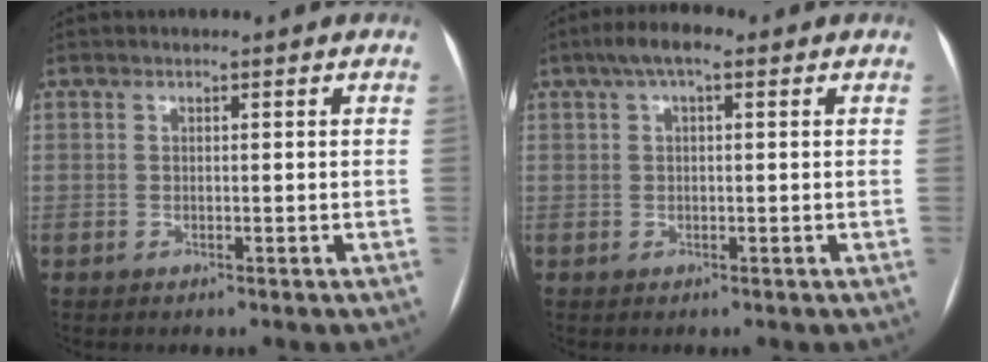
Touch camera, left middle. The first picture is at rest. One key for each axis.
{"total": 4.5, "fx": 2.3, "fy": 1.4, "fz": 3.6, "tx": -0.067, "ty": 0.029, "tz": 0.035}